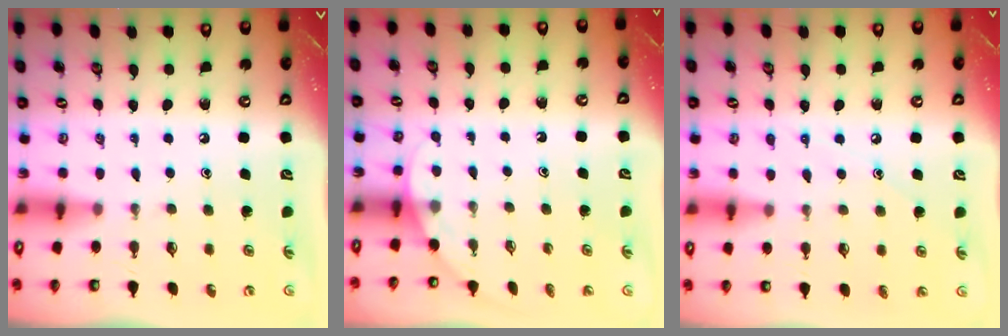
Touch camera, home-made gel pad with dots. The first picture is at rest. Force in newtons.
{"total": 2.8, "press": 2.8, "slide": 0.1}
{"total": 5.5, "press": 5.5, "slide": 0.7}